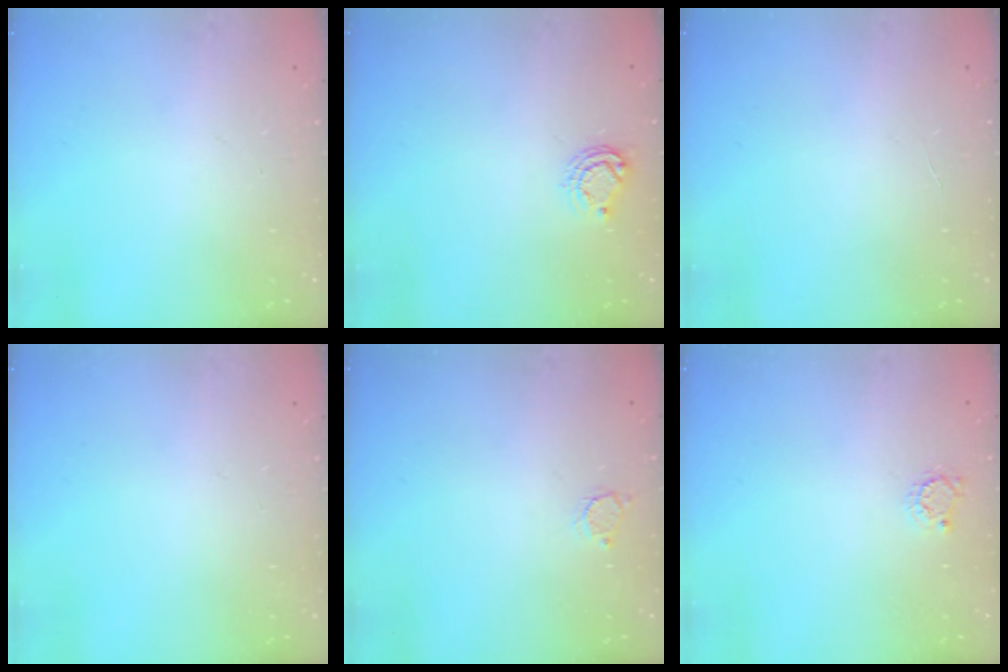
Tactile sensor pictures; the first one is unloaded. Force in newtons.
{"total": 6.9, "press": 6.8, "slide": 0.6}
{"total": 1.3, "press": 1.3, "slide": 0.1}
{"total": 0.0}
{"total": 2.8, "press": 2.8, "slide": 0.3}
{"total": 3.5, "press": 3.4, "slide": 0.5}